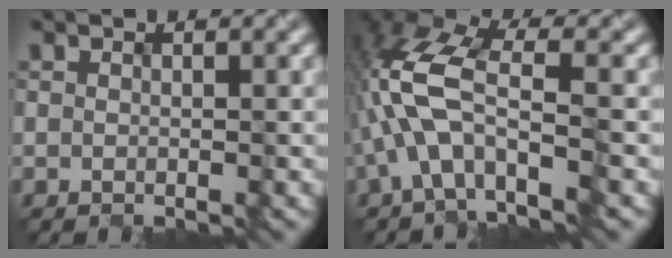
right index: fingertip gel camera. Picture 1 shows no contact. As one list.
[{"total": 9.0, "force": [-2.3, 4.2, 7.7], "torque": [-0.175, 0.016, -0.050]}]